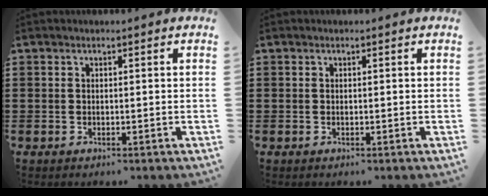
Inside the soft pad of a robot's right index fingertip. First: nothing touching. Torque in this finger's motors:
{"motor_torque": [-0.02, 0.01, 0.01, -0.01]}